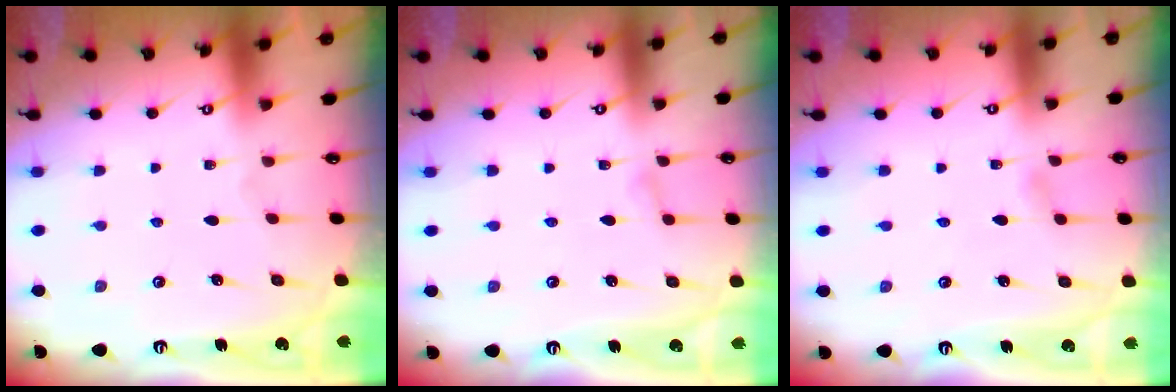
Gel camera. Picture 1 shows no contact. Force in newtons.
{"total": 2.2, "press": 2.1, "slide": 0.3}
{"total": 2.0, "press": 2.0, "slide": 0.3}